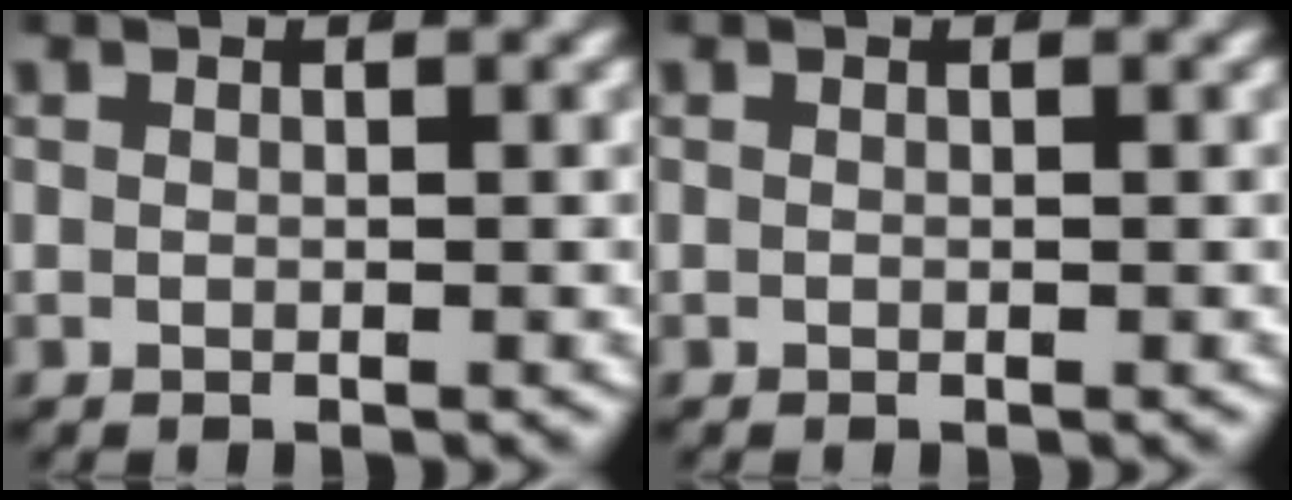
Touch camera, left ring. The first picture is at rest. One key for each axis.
{"total": 0.0}